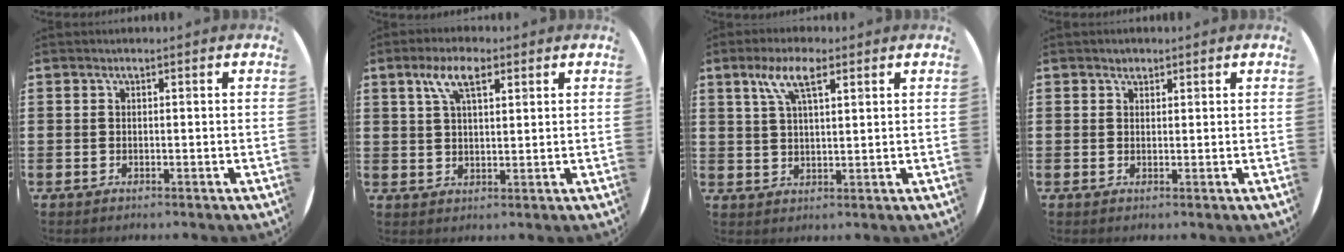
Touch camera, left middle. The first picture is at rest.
{"total": 5.6, "force": [3.3, 2.2, 4.0], "torque": [-0.089, 0.011, 0.057]}
{"total": 5.8, "force": [3.3, 1.9, 4.3], "torque": [-0.095, 0.010, 0.058]}
{"total": 1.1, "force": [0.9, 0.5, 0.1], "torque": [0.004, -0.001, 0.016]}